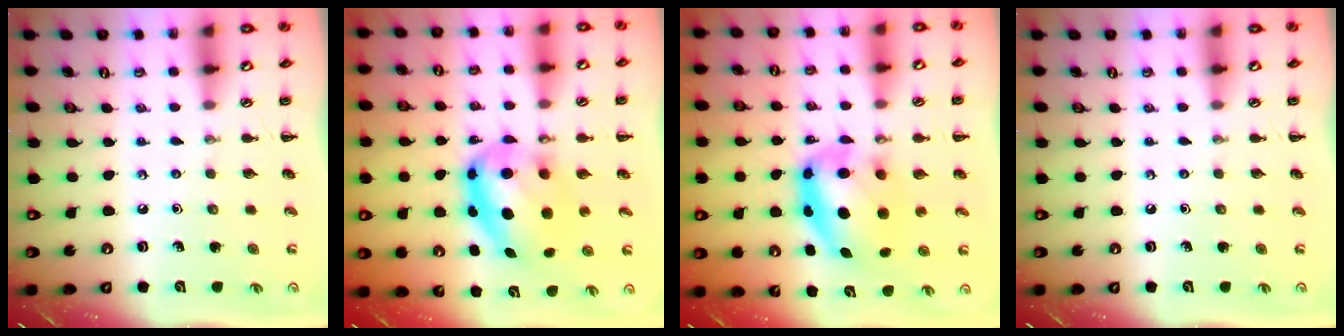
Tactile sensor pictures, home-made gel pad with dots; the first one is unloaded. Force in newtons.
{"total": 10.4, "press": 10.1, "slide": 2.3}
{"total": 9.6, "press": 9.3, "slide": 2.3}
{"total": 0.0}